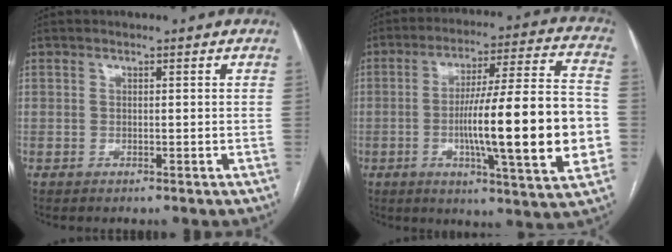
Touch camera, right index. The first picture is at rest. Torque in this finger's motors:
{"motor_torque": [2.14, 0.00, 1.05, 0.21]}